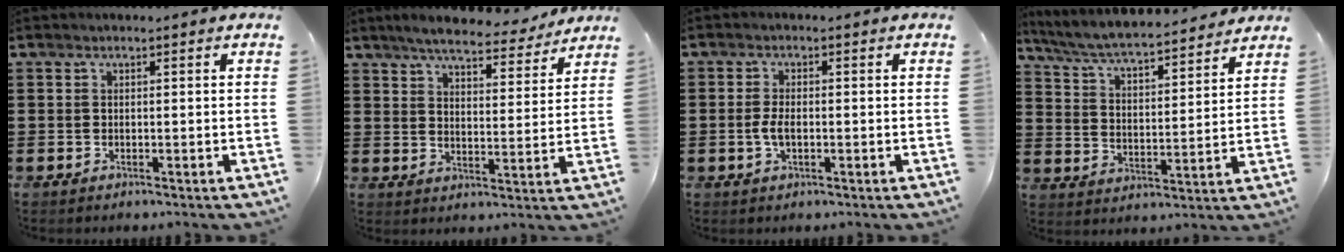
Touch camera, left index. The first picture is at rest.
{"total": 6.5, "force": [6.0, 0.7, 2.3], "torque": [-0.060, -0.028, 0.104]}
{"total": 2.9, "force": [-0.5, 1.2, 2.6], "torque": [-0.064, -0.004, -0.013]}
{"total": 5.8, "force": [5.5, 0.1, 1.9], "torque": [-0.061, -0.038, 0.090]}